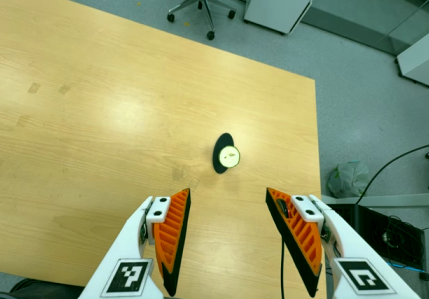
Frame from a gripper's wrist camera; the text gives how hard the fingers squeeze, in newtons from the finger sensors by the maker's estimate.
{"total": 0.0}